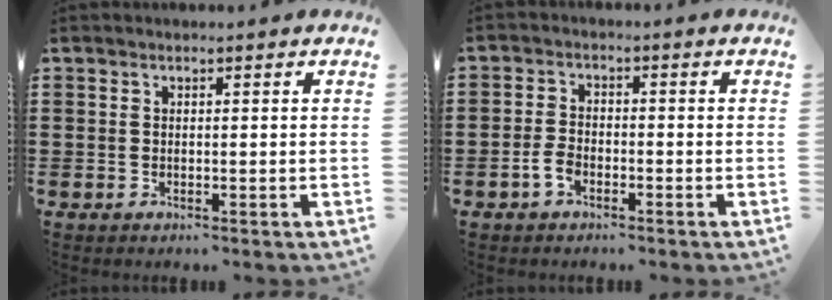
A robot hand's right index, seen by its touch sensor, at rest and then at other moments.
{"total": 2.9, "force": [-1.6, 1.5, 2.0], "torque": [-0.051, -0.002, -0.035]}